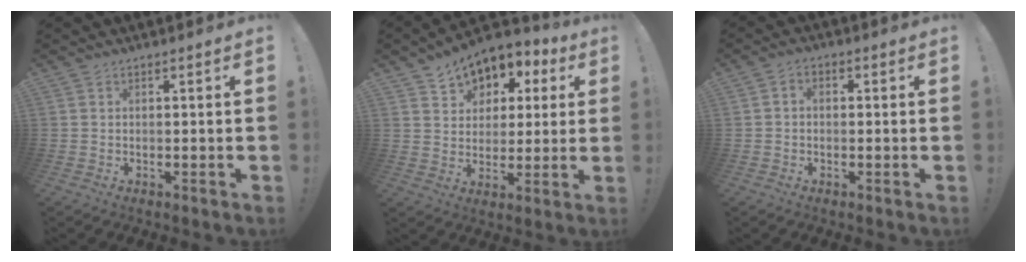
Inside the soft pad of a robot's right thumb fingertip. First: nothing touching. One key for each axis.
{"total": 8.5, "fx": 5.1, "fy": 6.4, "fz": 2.2, "tx": -0.031, "ty": -0.044, "tz": 0.096}
{"total": 2.1, "fx": -1.1, "fy": 1.3, "fz": 1.3, "tx": -0.023, "ty": 0.010, "tz": -0.020}